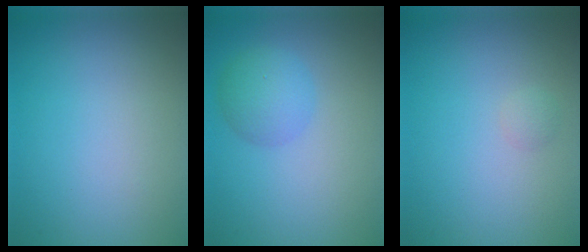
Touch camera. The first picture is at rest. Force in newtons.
{"total": 3.0, "press": 2.9, "slide": 0.2}
{"total": 0.6, "press": 0.6, "slide": 0.1}